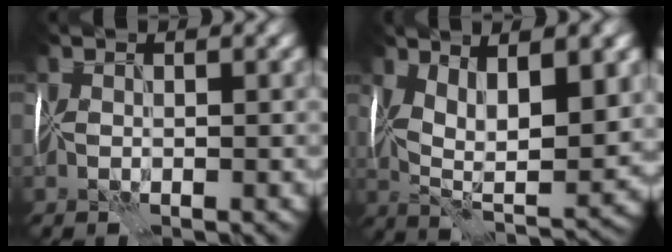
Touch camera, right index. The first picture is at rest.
{"total": 10.4, "force": [2.6, 4.4, 9.1], "torque": [-0.159, -0.005, 0.040]}